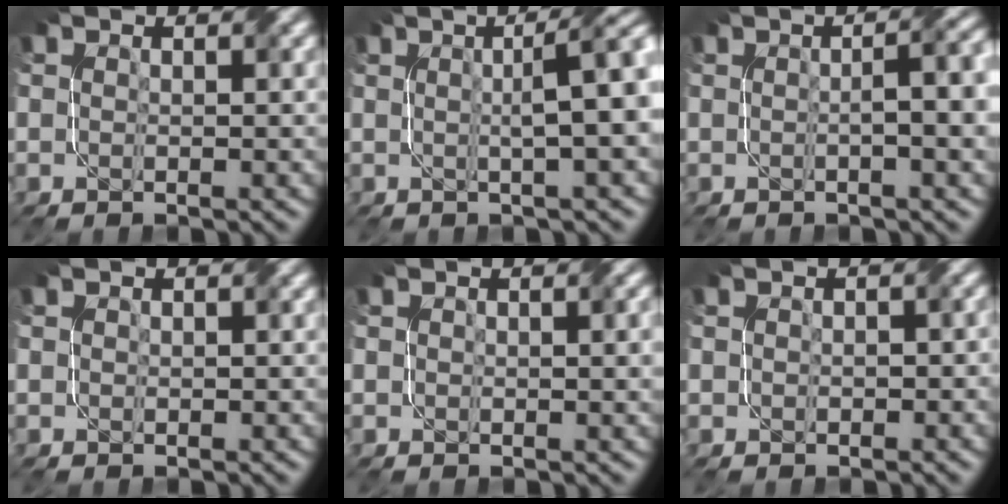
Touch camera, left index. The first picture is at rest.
{"total": 6.9, "force": [1.1, 1.9, 6.5], "torque": [-0.045, 0.026, 0.003]}
{"total": 5.3, "force": [0.1, 1.5, 5.1], "torque": [-0.052, 0.014, 0.000]}
{"total": 0.0}
{"total": 1.5, "force": [0.5, 0.6, 1.3], "torque": [-0.015, 0.003, 0.008]}
{"total": 1.1, "force": [0.0, 0.8, 0.7], "torque": [-0.008, 0.000, 0.000]}